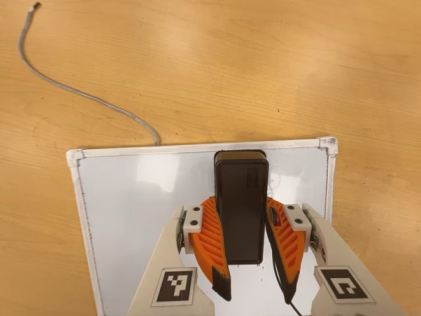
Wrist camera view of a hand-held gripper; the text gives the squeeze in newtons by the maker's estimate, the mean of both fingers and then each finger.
{"total": 9.8, "left": 8.3, "right": 11.2}